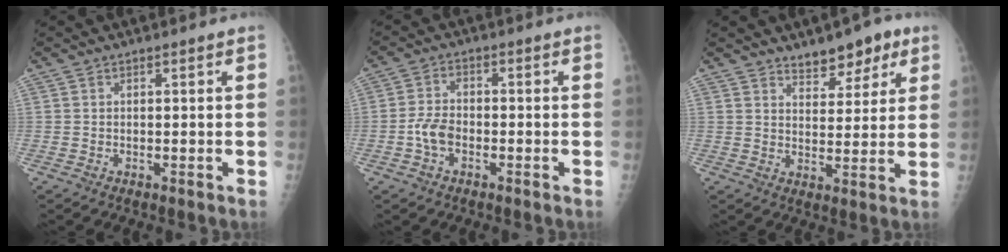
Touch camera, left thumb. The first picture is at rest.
{"total": 4.9, "force": [-1.7, 3.0, 3.4], "torque": [-0.067, 0.015, -0.037]}
{"total": 7.6, "force": [5.3, 3.8, 4.0], "torque": [-0.023, -0.030, 0.077]}